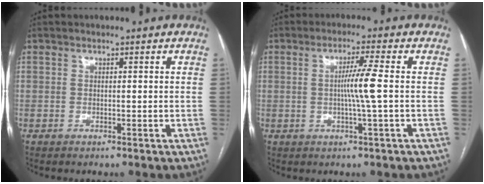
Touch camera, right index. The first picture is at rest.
{"total": 4.9, "force": [-0.1, -1.1, 4.8], "torque": [-0.087, 0.001, -0.001]}